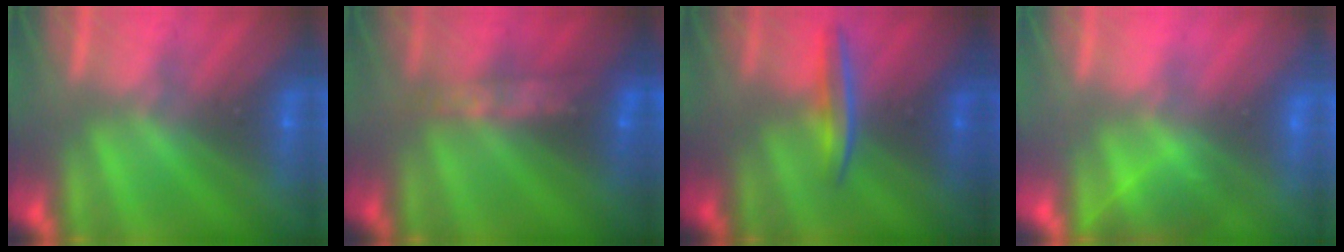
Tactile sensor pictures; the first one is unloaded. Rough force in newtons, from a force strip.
{"total": 7.6}
{"total": 1.5}
{"total": 2.8}